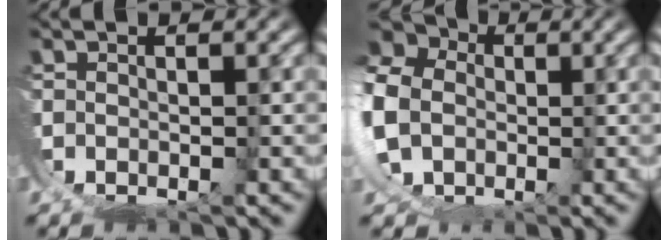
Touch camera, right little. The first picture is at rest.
{"total": 9.0, "force": [3.3, 7.6, 3.4], "torque": [-0.083, 0.009, 0.036]}